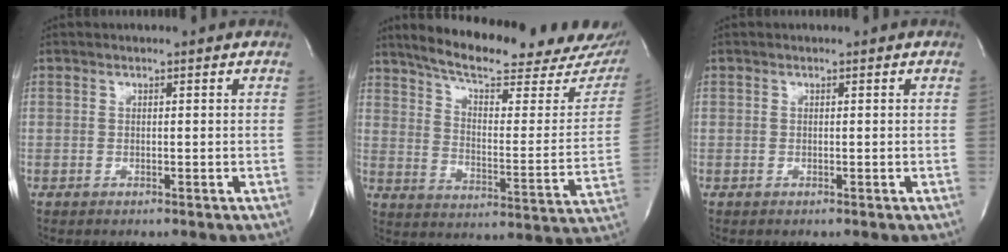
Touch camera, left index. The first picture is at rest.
{"total": 26.5, "force": [22.4, 4.6, 13.3], "torque": [-0.202, -0.052, 0.290]}
{"total": 0.0}